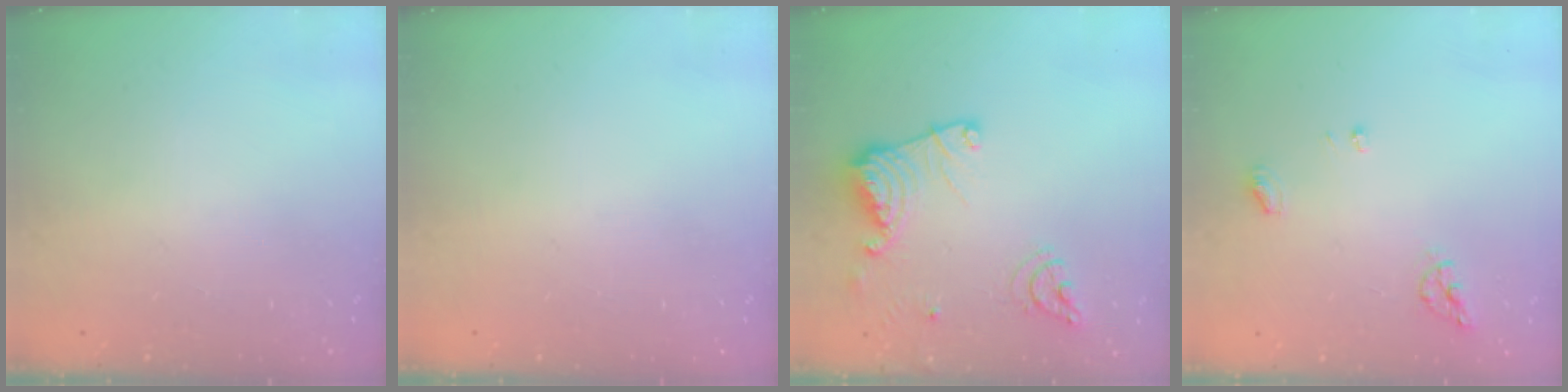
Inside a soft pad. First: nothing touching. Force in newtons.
{"total": 0.0}
{"total": 15.2, "press": 15.1, "slide": 1.8}
{"total": 6.7, "press": 6.7, "slide": 0.3}